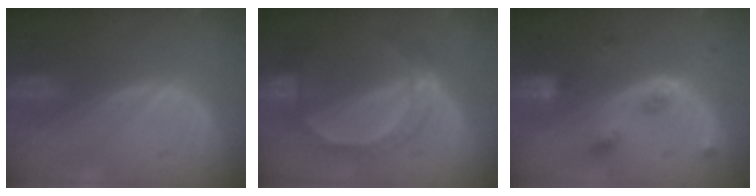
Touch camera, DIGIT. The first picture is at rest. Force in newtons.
{"total": 7.3, "press": 6.4, "slide": 3.4}
{"total": 5.3, "press": 4.7, "slide": 2.5}